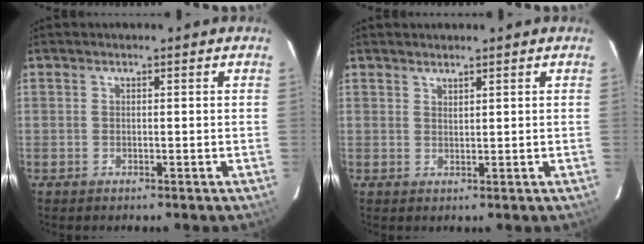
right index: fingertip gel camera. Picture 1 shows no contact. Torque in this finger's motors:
{"motor_torque": [-0.08, 0.06, -0.02, 0.00]}